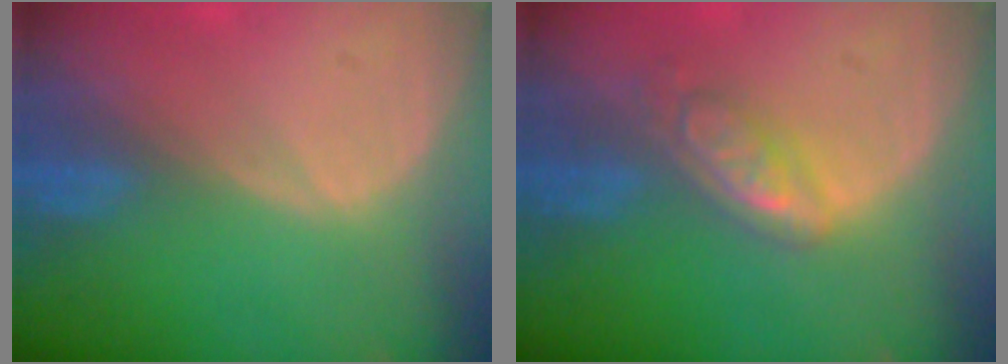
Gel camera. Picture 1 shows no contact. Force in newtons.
{"total": 5.6, "press": 4.9, "slide": 2.8}